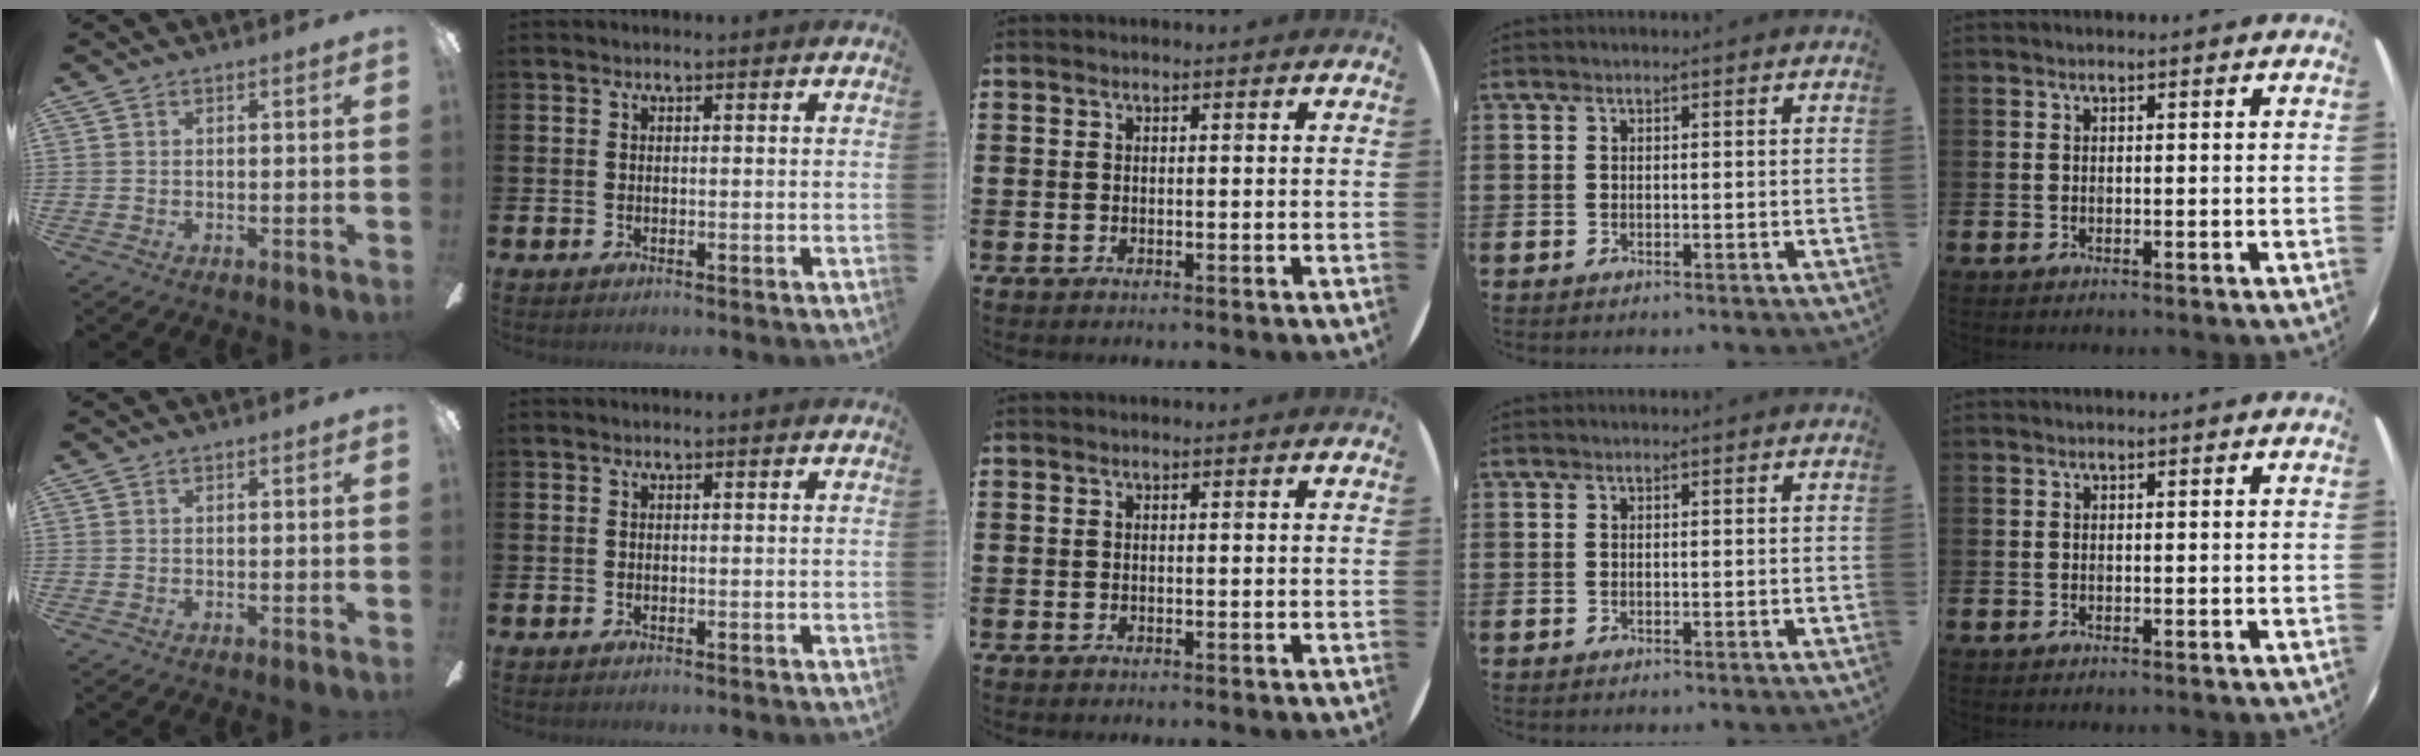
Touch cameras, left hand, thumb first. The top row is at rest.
{}